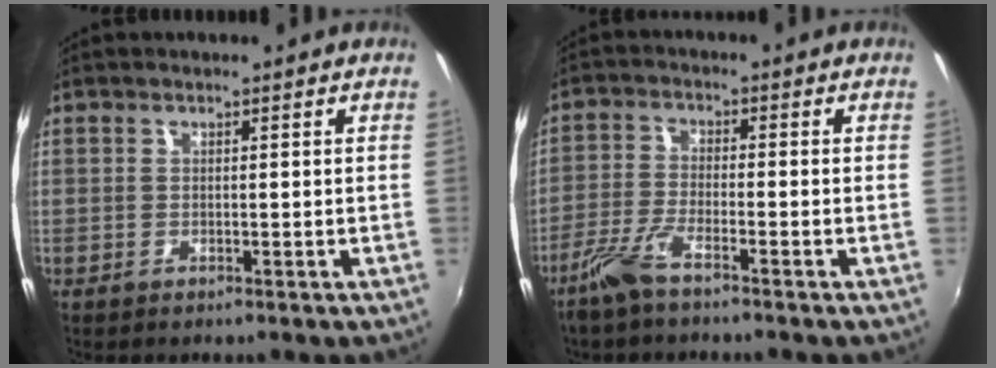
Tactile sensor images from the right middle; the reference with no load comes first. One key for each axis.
{"total": 5.6, "fx": -4.2, "fy": 0.7, "fz": 3.7, "tx": -0.091, "ty": -0.005, "tz": -0.088}